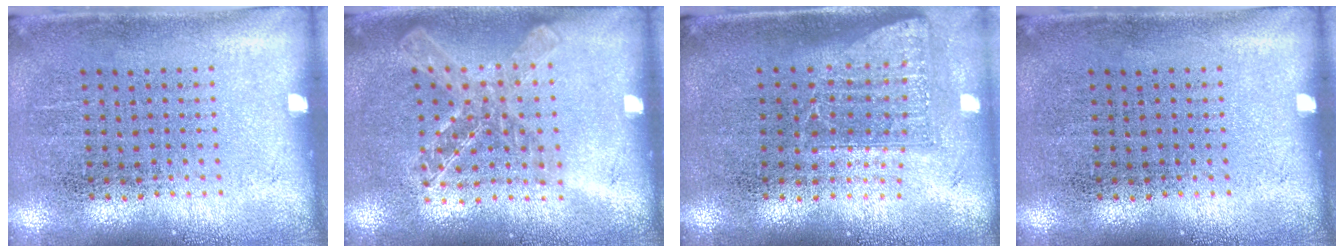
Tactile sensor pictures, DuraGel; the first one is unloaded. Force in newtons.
{"total": 1.5, "press": 1.3, "slide": 0.6}
{"total": 1.7, "press": 1.3, "slide": 1.1}
{"total": 0.0}